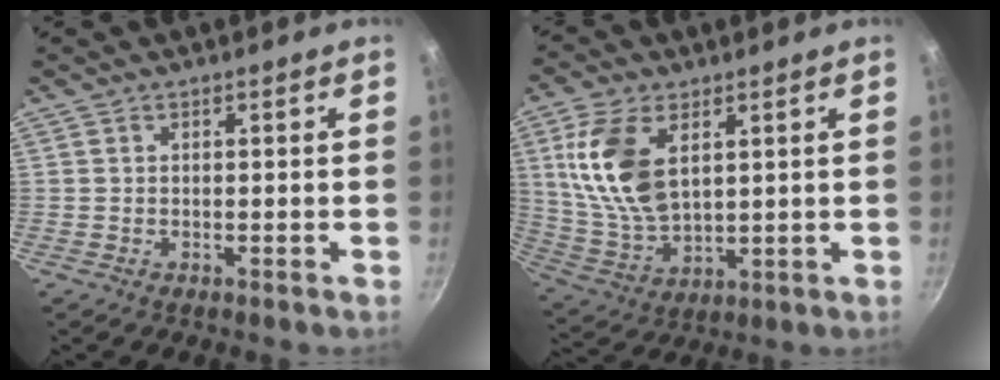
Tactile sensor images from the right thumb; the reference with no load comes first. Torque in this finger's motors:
{"motor_torque": [-1.44, 1.70, 1.41, 0.74, 0.18]}